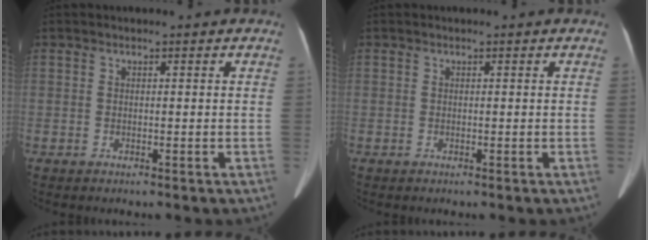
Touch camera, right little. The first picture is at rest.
{"total": 0.0}